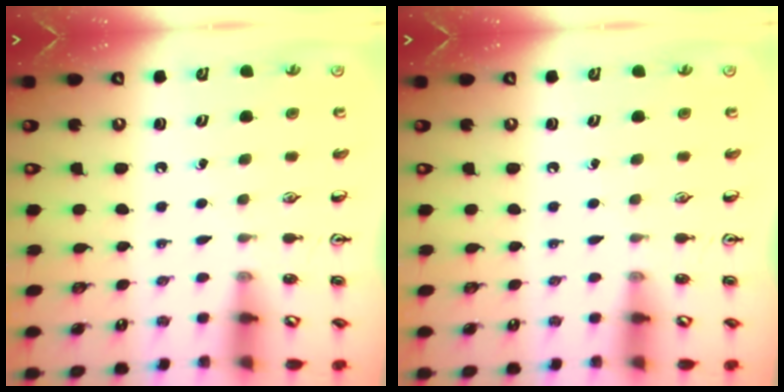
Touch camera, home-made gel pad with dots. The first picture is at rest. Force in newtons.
{"total": 0.0}